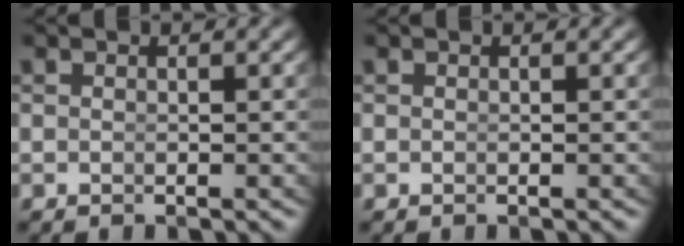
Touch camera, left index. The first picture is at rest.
{"total": 0.0}